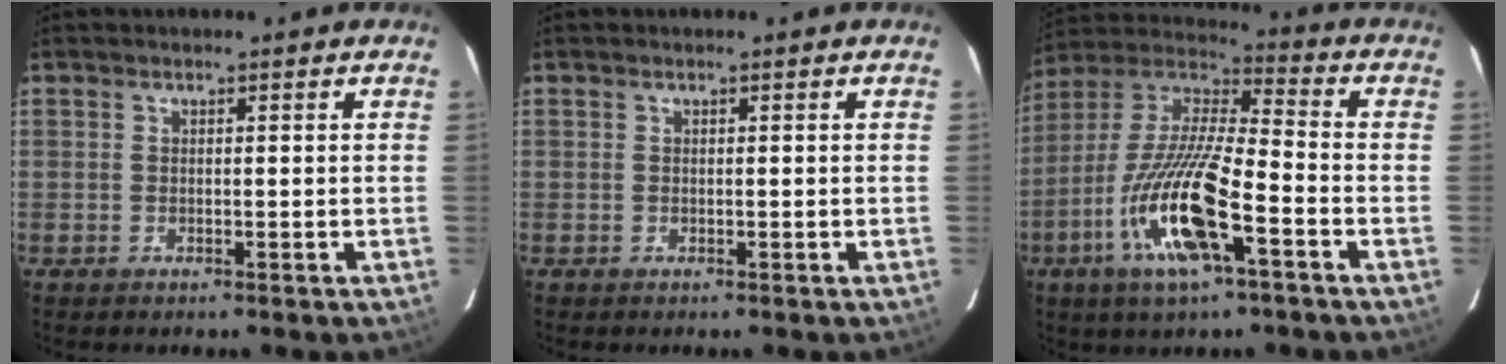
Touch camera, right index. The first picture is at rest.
{"total": 0.0}
{"total": 17.4, "force": [-6.9, 3.0, 15.6], "torque": [-0.324, -0.014, -0.128]}